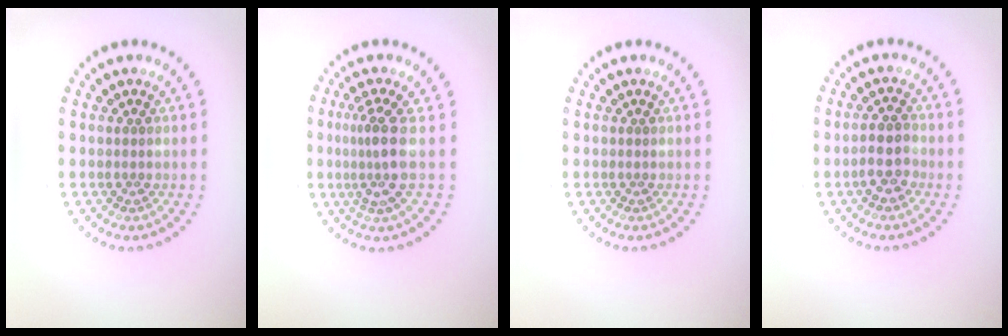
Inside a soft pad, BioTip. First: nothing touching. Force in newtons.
{"total": 3.2, "press": 2.4, "slide": 2.1}
{"total": 0.0}
{"total": 2.5, "press": 2.4, "slide": 0.7}